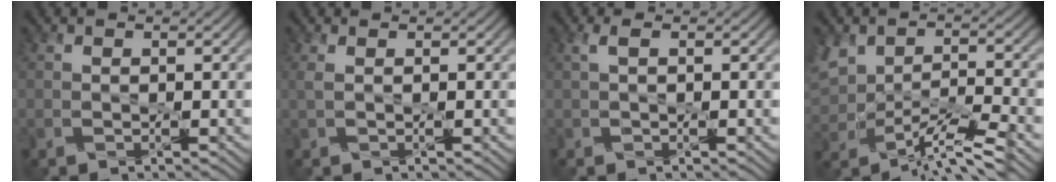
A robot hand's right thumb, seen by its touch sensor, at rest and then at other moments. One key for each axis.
{"total": 1.0, "fx": 0.4, "fy": 0.2, "fz": 0.9, "tx": -0.023, "ty": 0.003, "tz": 0.006}
{"total": 1.1, "fx": 0.3, "fy": 0.3, "fz": 1.0, "tx": -0.024, "ty": 0.005, "tz": 0.005}
{"total": 8.6, "fx": -4.1, "fy": 4.7, "fz": 5.9, "tx": -0.117, "ty": -0.006, "tz": -0.085}